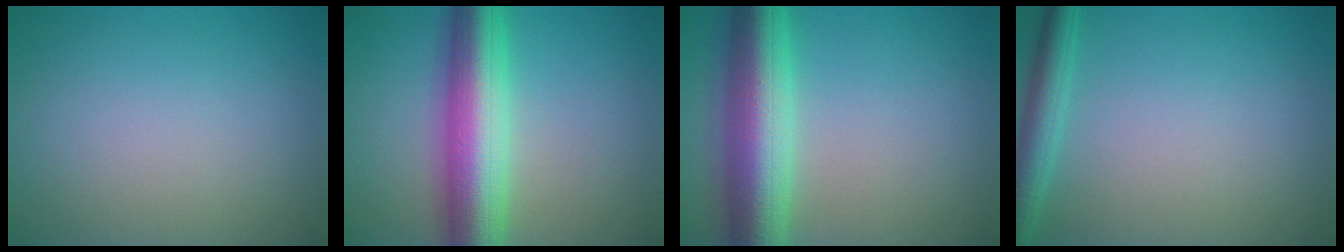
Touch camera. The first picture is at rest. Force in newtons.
{"total": 9.7, "press": 9.7, "slide": 0.3}
{"total": 9.2, "press": 9.2, "slide": 0.1}
{"total": 3.0, "press": 3.0, "slide": 0.2}